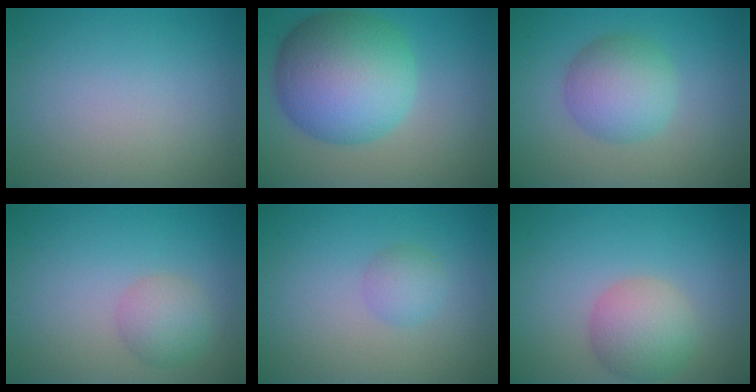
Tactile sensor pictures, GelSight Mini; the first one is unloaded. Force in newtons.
{"total": 11.4, "press": 11.4, "slide": 0.3}
{"total": 4.7, "press": 4.7, "slide": 0.1}
{"total": 2.6, "press": 2.6, "slide": 0.1}
{"total": 1.7, "press": 1.7, "slide": 0.0}
{"total": 4.1, "press": 4.1, "slide": 0.3}